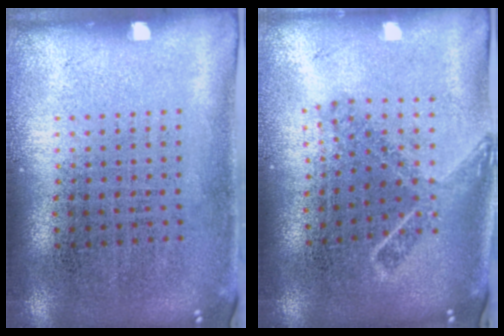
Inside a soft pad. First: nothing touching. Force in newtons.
{"total": 1.8, "press": 1.3, "slide": 1.2}